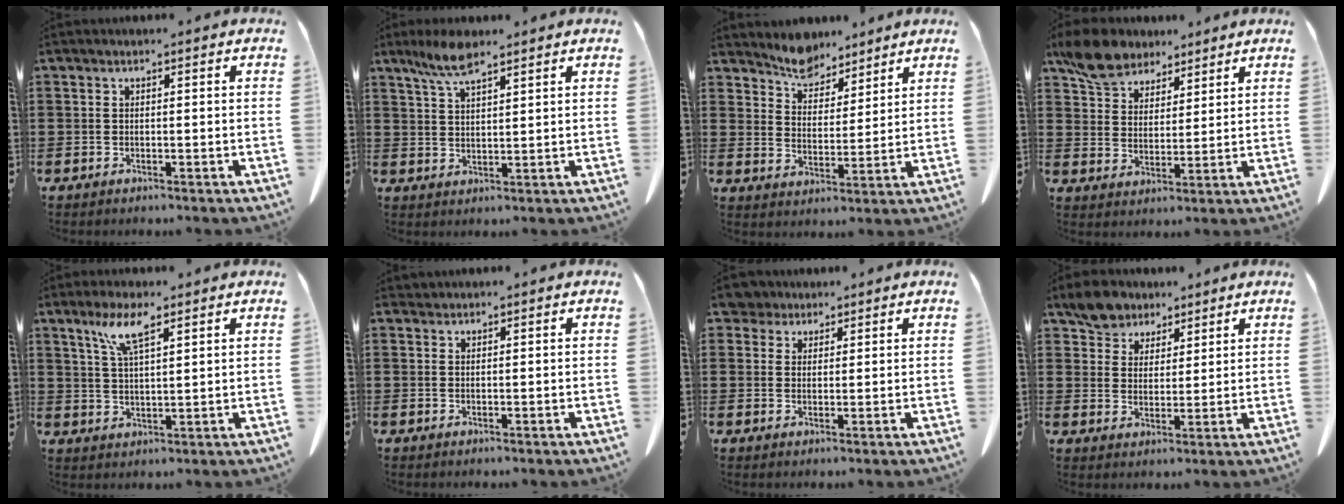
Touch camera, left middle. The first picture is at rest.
{"total": 5.7, "force": [3.9, 1.5, 3.8], "torque": [-0.084, -0.002, 0.070]}
{"total": 6.1, "force": [5.6, 2.4, 0.7], "torque": [-0.032, -0.023, 0.103]}
{"total": 7.6, "force": [6.4, 3.4, 2.2], "torque": [-0.072, -0.007, 0.123]}
{"total": 6.3, "force": [3.8, 1.4, 4.8], "torque": [-0.106, 0.009, 0.065]}
{"total": 0.6, "force": [0.5, 0.1, 0.0], "torque": [-0.002, -0.001, 0.011]}
{"total": 3.7, "force": [3.1, 1.9, 0.8], "torque": [-0.031, 0.007, 0.059]}
{"total": 5.5, "force": [4.5, 3.1, 0.8], "torque": [-0.040, 0.000, 0.086]}